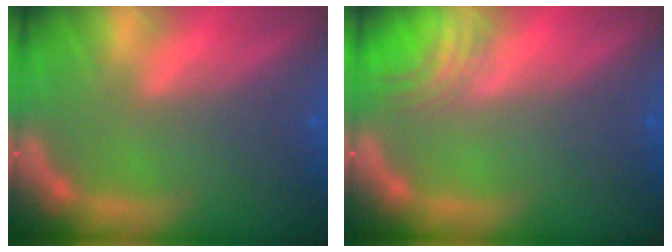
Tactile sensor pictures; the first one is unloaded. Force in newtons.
{"total": 3.0}